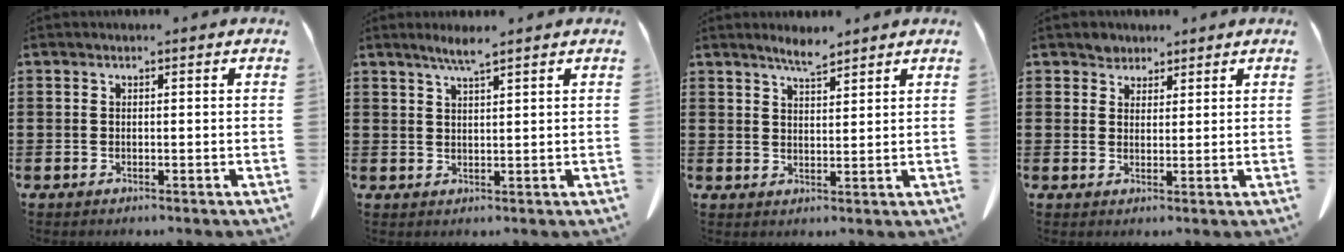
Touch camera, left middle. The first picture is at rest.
{"total": 3.3, "force": [2.5, 0.0, 2.1], "torque": [-0.046, -0.002, 0.045]}
{"total": 3.7, "force": [3.4, 0.3, 1.4], "torque": [-0.036, -0.008, 0.062]}
{"total": 2.4, "force": [2.1, 1.3, 0.1], "torque": [-0.010, 0.006, 0.042]}